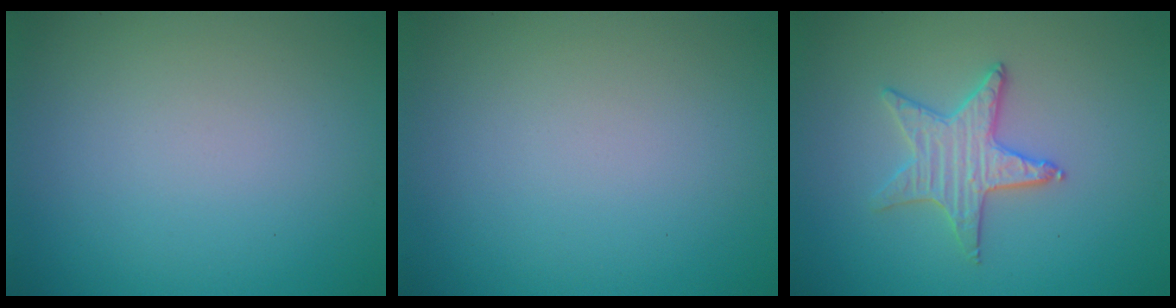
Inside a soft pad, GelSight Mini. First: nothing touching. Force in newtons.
{"total": 0.0}
{"total": 2.4, "press": 2.4, "slide": 0.2}